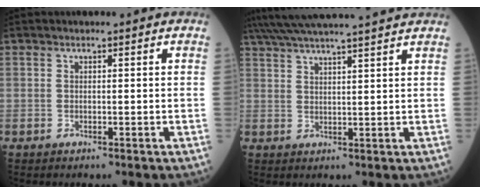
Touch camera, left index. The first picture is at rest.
{"total": 16.6, "force": [15.0, -0.4, 7.2], "torque": [-0.135, 0.024, 0.216]}